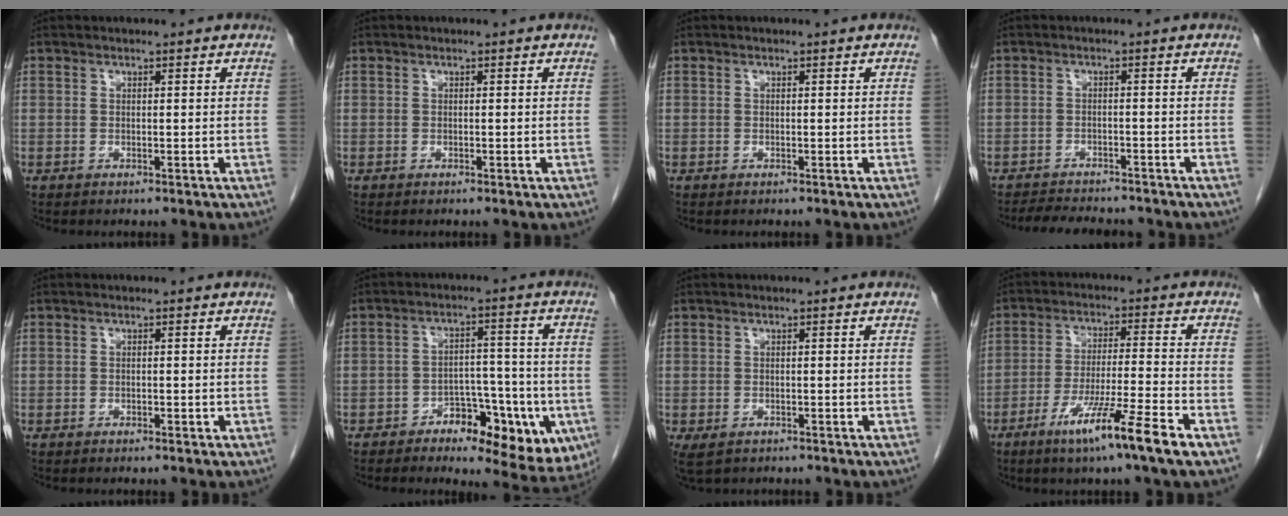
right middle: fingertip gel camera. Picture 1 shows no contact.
{"total": 0.0}
{"total": 0.0}
{"total": 7.4, "force": [-6.8, 1.7, 2.3], "torque": [-0.035, -0.006, -0.097]}
{"total": 0.7, "force": [-0.4, 0.3, 0.6], "torque": [-0.011, 0.000, -0.005]}
{"total": 12.2, "force": [-5.5, 6.0, 9.1], "torque": [-0.100, 0.014, -0.073]}
{"total": 2.7, "force": [-1.5, 1.8, 1.4], "torque": [-0.027, -0.005, -0.017]}
{"total": 10.9, "force": [-6.4, -1.0, 8.8], "torque": [-0.156, -0.028, -0.115]}